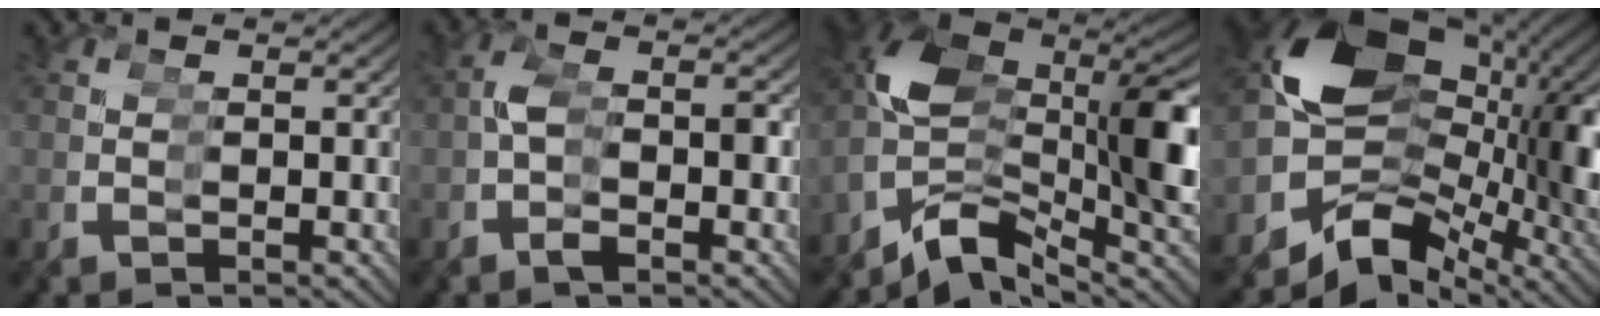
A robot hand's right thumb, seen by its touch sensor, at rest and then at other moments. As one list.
[{"total": 2.1, "force": [-1.0, 1.7, 0.8], "torque": [-0.044, 0.000, -0.015]}, {"total": 12.9, "force": [-0.3, 7.7, 10.4], "torque": [-0.187, -0.027, 0.013]}, {"total": 17.2, "force": [0.5, 11.1, 13.1], "torque": [-0.186, -0.016, 0.014]}]